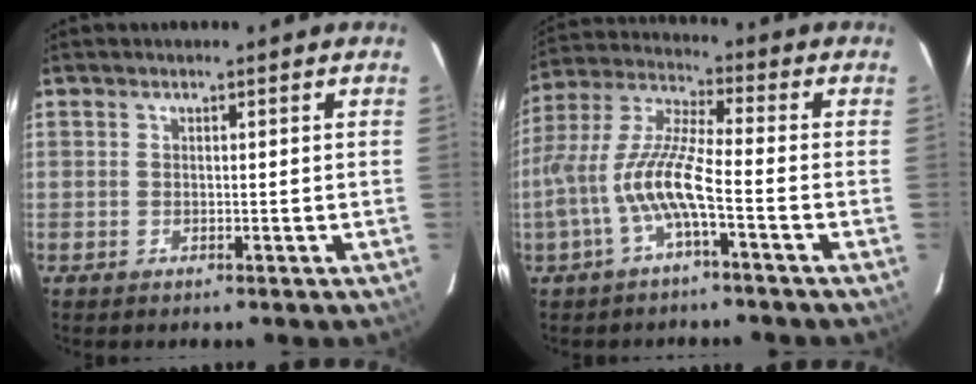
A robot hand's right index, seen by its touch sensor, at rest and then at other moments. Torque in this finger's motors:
{"motor_torque": [1.16, -0.93, 0.93, 0.21]}